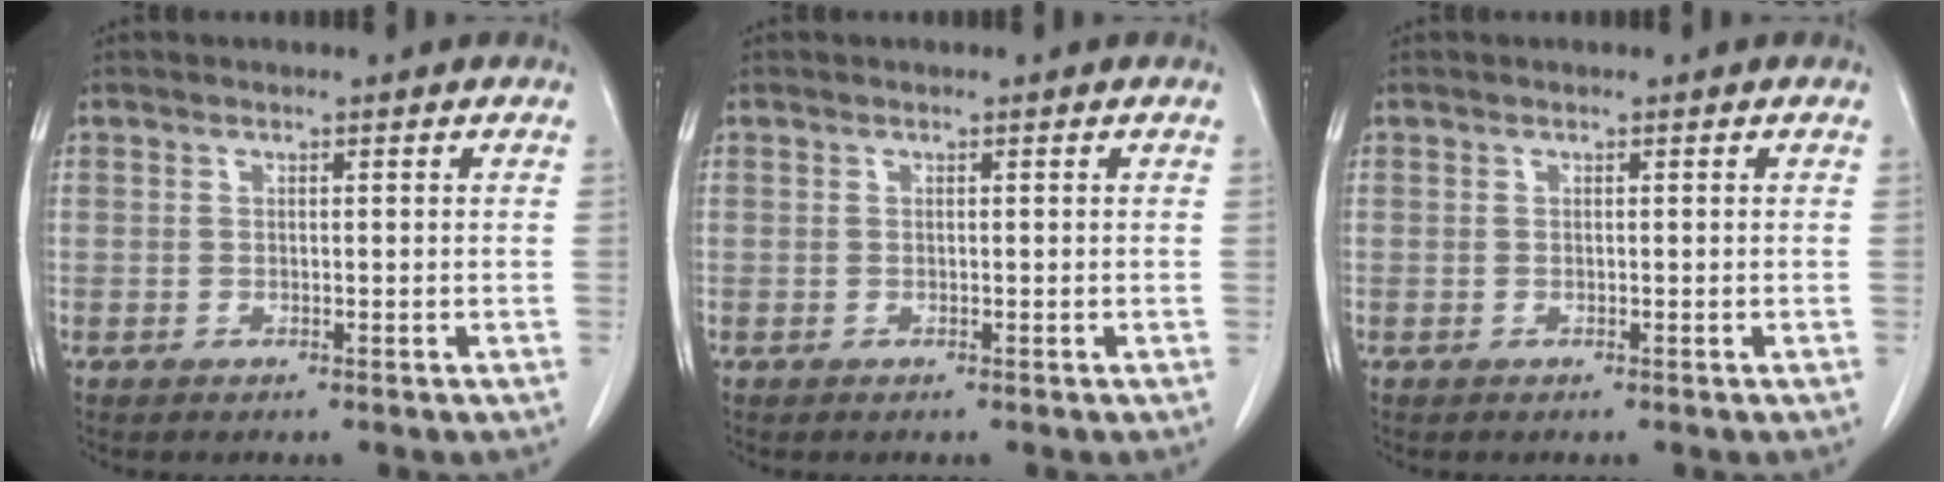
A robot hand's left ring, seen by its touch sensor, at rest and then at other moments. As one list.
[{"total": 0.0}, {"total": 0.0}]